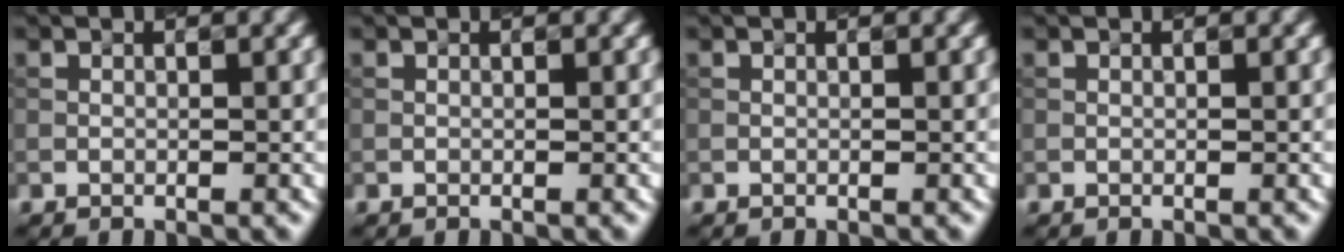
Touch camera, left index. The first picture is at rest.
{"total": 0.0}
{"total": 0.0}
{"total": 0.0}